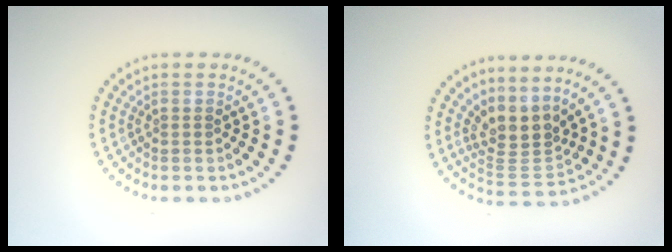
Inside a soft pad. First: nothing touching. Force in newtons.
{"total": 3.6, "press": 2.7, "slide": 2.4}